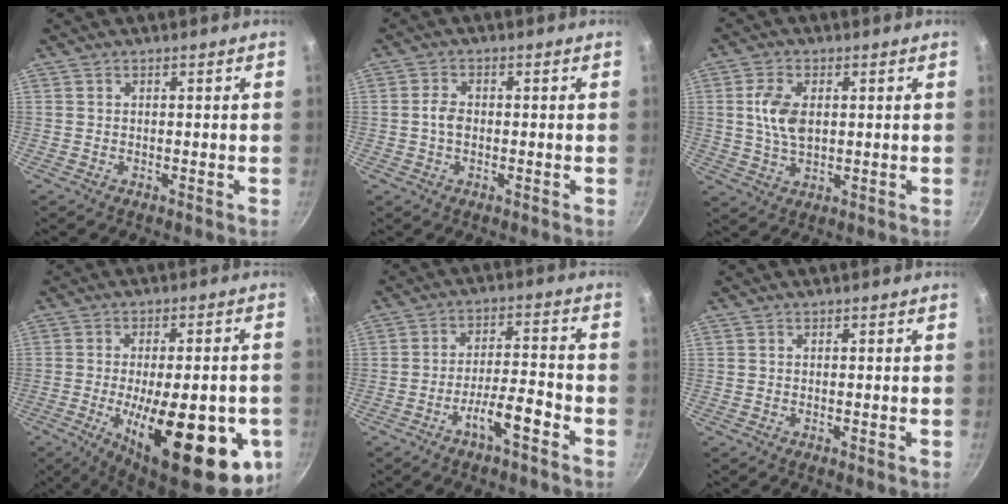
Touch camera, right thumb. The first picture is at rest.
{"total": 3.1, "force": [-0.3, 2.2, 2.3], "torque": [-0.041, 0.011, -0.009]}
{"total": 7.7, "force": [1.2, 4.5, 6.1], "torque": [-0.111, -0.002, 0.022]}
{"total": 25.4, "force": [-7.2, 9.4, 22.5], "torque": [-0.292, -0.002, -0.091]}
{"total": 7.4, "force": [-4.3, 1.7, 5.8], "torque": [-0.097, 0.040, -0.072]}
{"total": 0.0}